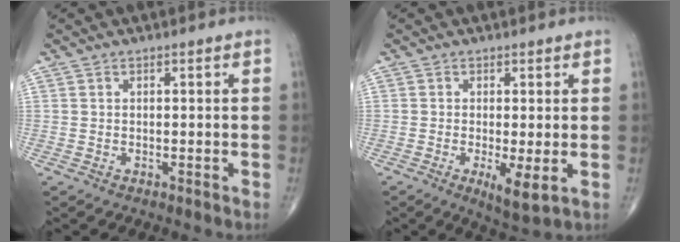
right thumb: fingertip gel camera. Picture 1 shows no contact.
{"total": 5.0, "force": [-1.0, 1.2, 4.8], "torque": [-0.083, -0.017, -0.018]}